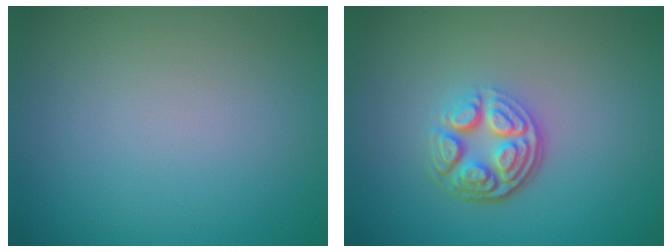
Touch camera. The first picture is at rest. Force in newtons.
{"total": 4.7, "press": 3.3, "slide": 3.3}